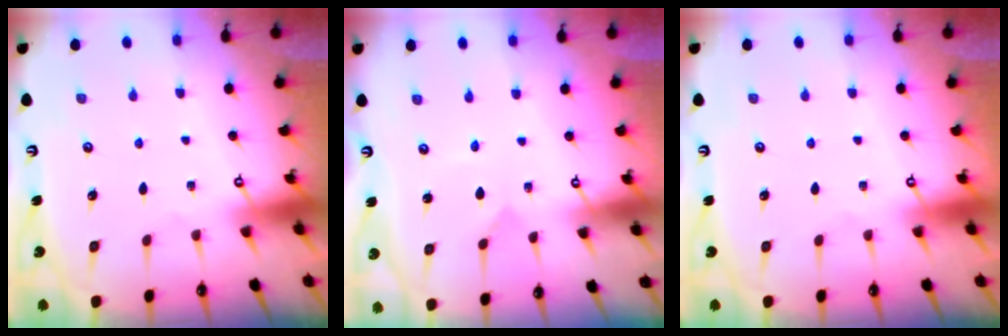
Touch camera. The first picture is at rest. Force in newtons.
{"total": 0.0}
{"total": 0.0}